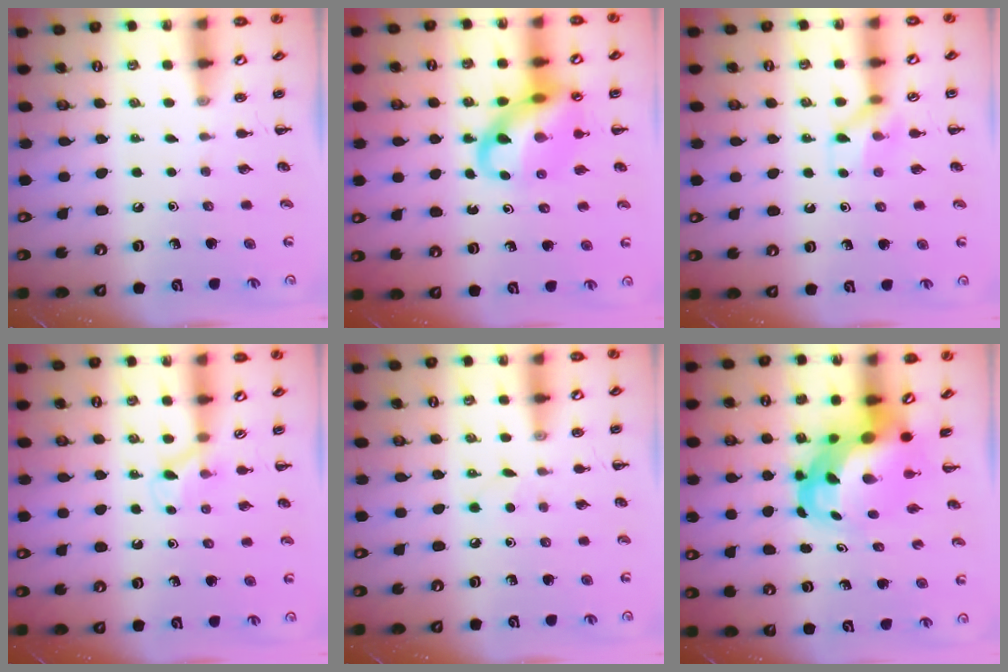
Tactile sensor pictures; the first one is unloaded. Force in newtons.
{"total": 14.7, "press": 14.4, "slide": 2.9}
{"total": 8.4, "press": 8.3, "slide": 0.5}
{"total": 3.8, "press": 3.5, "slide": 1.4}
{"total": 2.7, "press": 2.6, "slide": 0.9}
{"total": 7.7, "press": 7.3, "slide": 2.2}